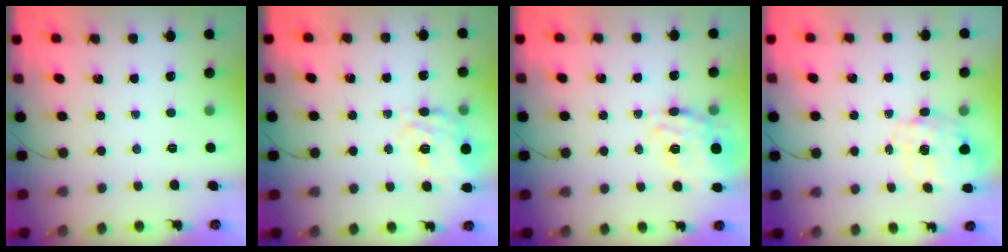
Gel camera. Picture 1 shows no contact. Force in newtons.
{"total": 11.5, "press": 11.1, "slide": 3.1}
{"total": 15.9, "press": 15.5, "slide": 3.3}
{"total": 2.9, "press": 2.7, "slide": 0.8}